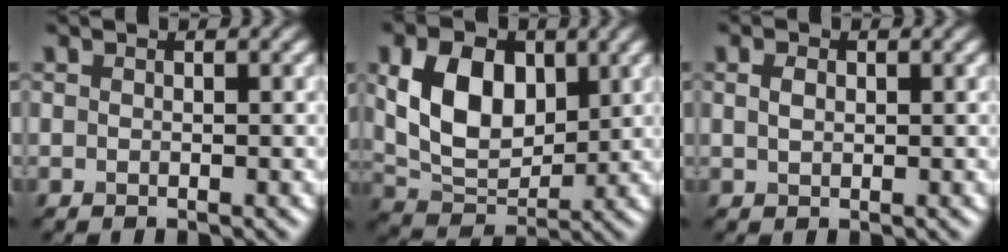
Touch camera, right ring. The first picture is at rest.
{"total": 8.0, "force": [2.0, 5.3, 5.7], "torque": [-0.109, -0.002, 0.039]}
{"total": 1.2, "force": [0.3, 0.8, 0.9], "torque": [-0.020, 0.002, 0.007]}